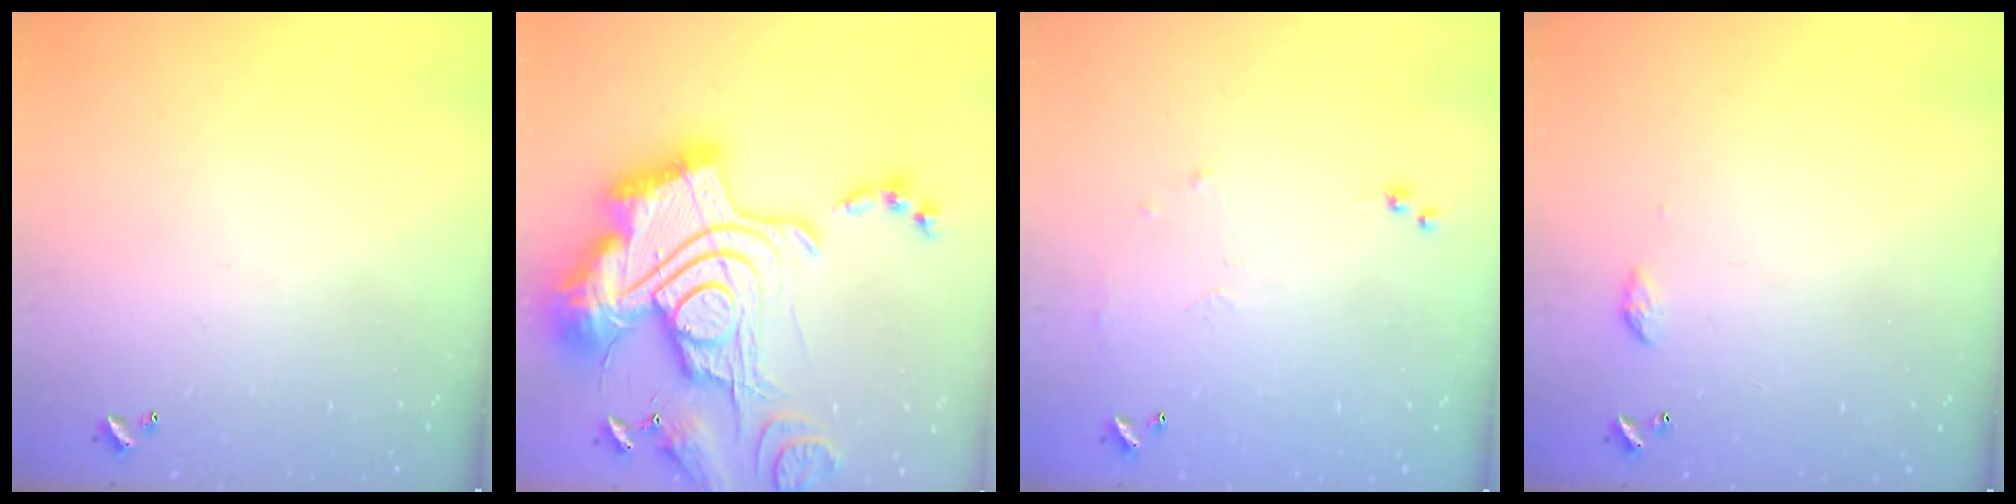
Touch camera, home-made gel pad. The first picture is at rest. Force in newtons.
{"total": 4.8, "press": 4.1, "slide": 2.6}
{"total": 6.0, "press": 5.9, "slide": 1.0}
{"total": 3.4, "press": 3.4, "slide": 0.5}